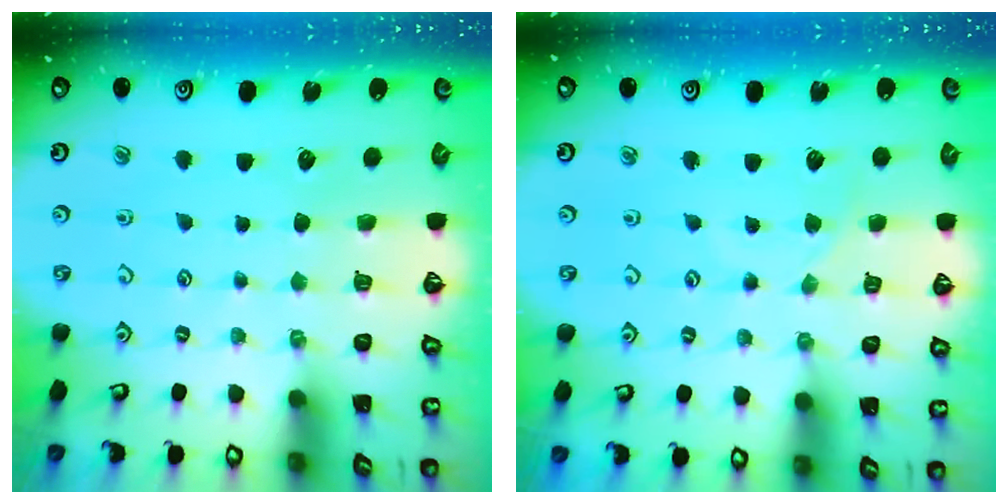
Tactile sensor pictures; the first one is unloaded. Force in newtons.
{"total": 0.6, "press": 0.5, "slide": 0.2}